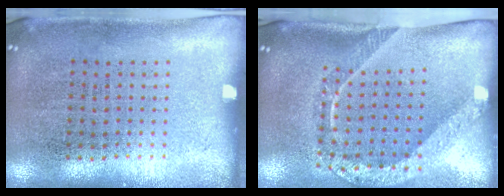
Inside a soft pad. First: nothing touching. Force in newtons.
{"total": 2.3, "press": 1.5, "slide": 1.7}